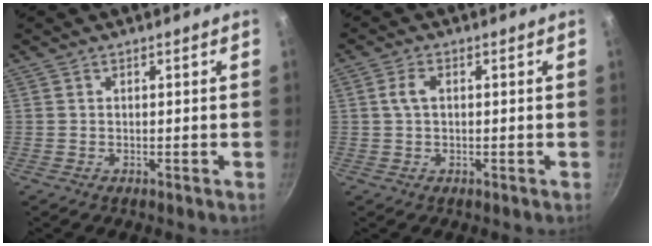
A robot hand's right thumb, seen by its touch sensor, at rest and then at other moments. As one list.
[{"total": 2.8, "force": [0.5, 1.6, 2.2], "torque": [-0.043, 0.008, 0.008]}]